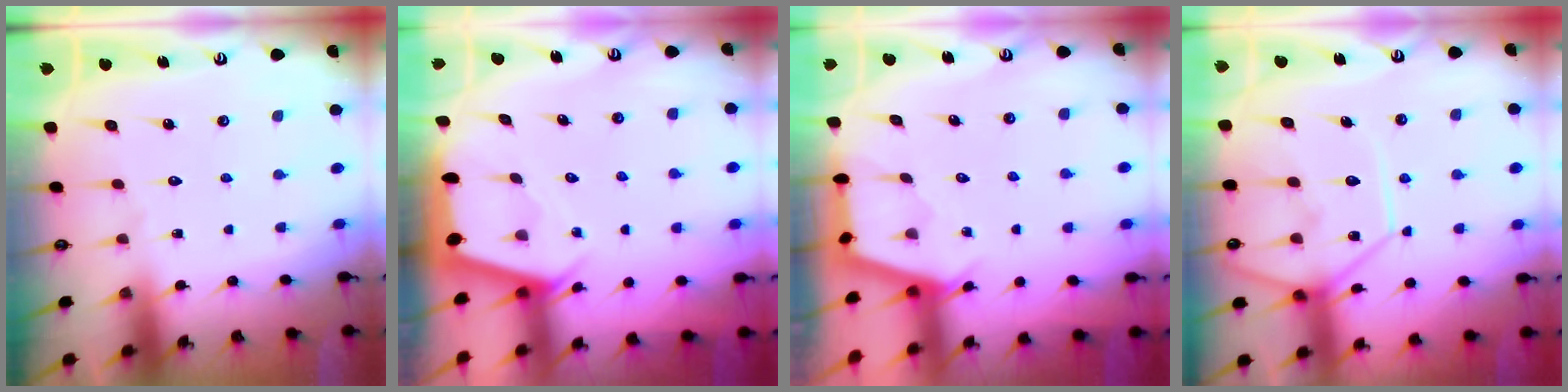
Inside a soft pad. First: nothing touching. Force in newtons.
{"total": 2.5, "press": 2.5, "slide": 0.3}
{"total": 2.8, "press": 2.8, "slide": 0.4}
{"total": 12.0, "press": 11.9, "slide": 1.4}